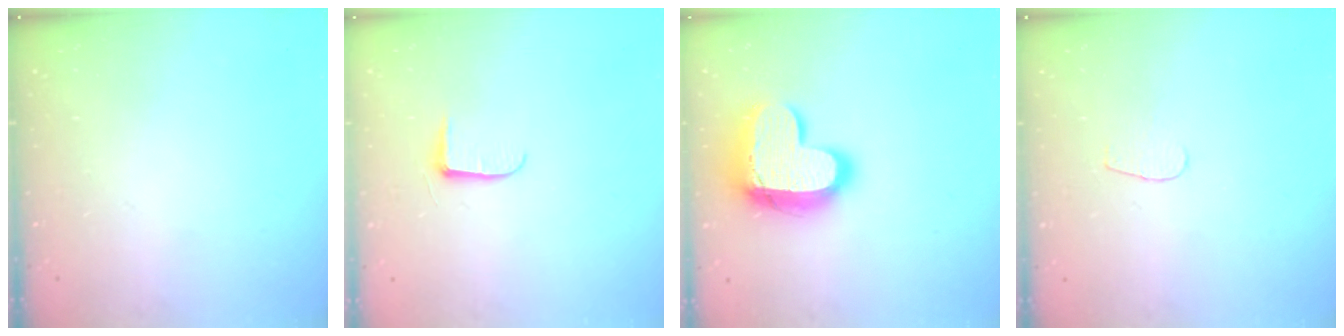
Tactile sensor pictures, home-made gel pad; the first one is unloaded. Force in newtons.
{"total": 5.8, "press": 5.8, "slide": 0.9}
{"total": 17.1, "press": 17.0, "slide": 1.6}
{"total": 2.8, "press": 2.8, "slide": 0.2}